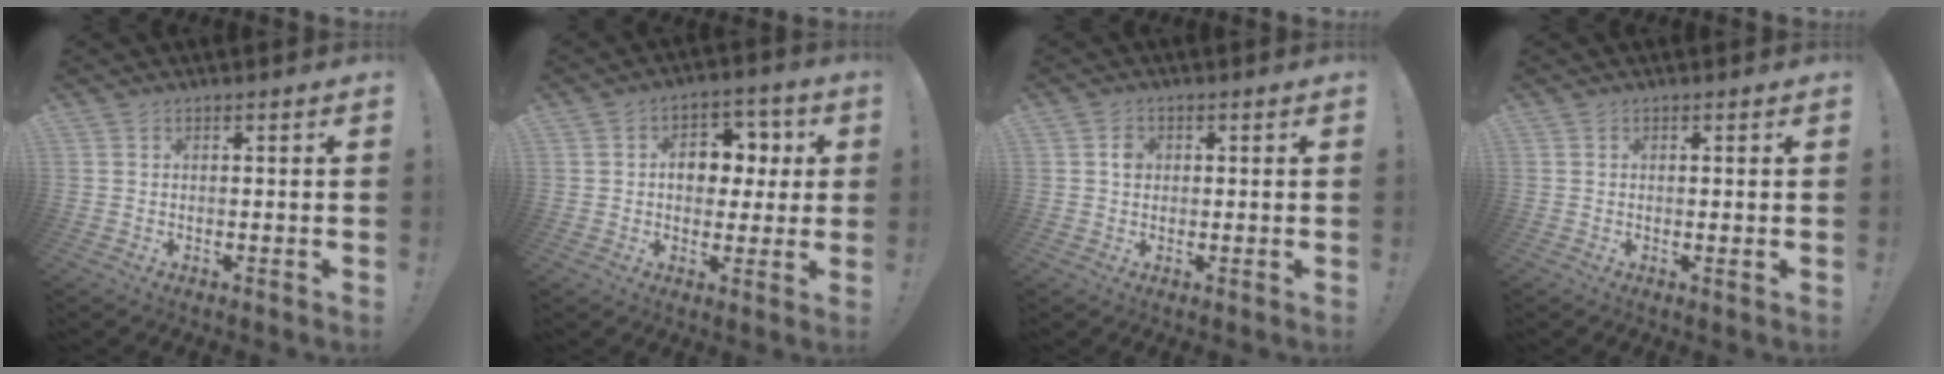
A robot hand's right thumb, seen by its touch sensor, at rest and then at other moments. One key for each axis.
{"total": 9.6, "fx": 1.5, "fy": 7.6, "fz": 5.6, "tx": -0.069, "ty": -0.004, "tz": 0.029}
{"total": 2.5, "fx": 0.2, "fy": 2.1, "fz": 1.3, "tx": -0.001, "ty": -0.004, "tz": -0.002}
{"total": 0.8, "fx": 0.4, "fy": -0.1, "fz": 0.7, "tx": -0.006, "ty": -0.004, "tz": 0.005}